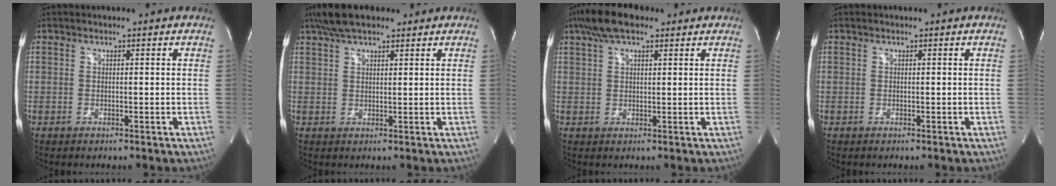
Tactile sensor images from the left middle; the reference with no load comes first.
{"total": 7.2, "force": [5.5, 2.2, 4.0], "torque": [-0.080, 0.028, 0.100]}
{"total": 7.4, "force": [5.0, 2.5, 4.9], "torque": [-0.100, 0.027, 0.088]}
{"total": 0.0}